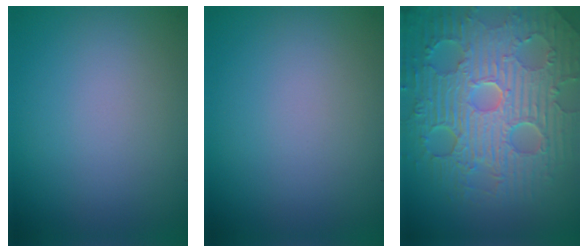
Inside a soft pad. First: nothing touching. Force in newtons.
{"total": 0.0}
{"total": 11.4, "press": 7.3, "slide": 8.7}